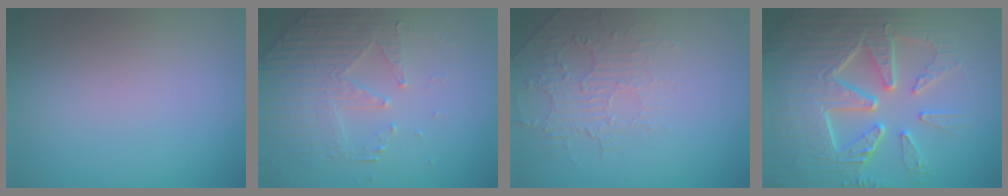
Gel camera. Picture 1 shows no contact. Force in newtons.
{"total": 4.7, "press": 3.4, "slide": 3.2}
{"total": 2.1, "press": 1.2, "slide": 1.7}
{"total": 10.0, "press": 6.8, "slide": 7.3}